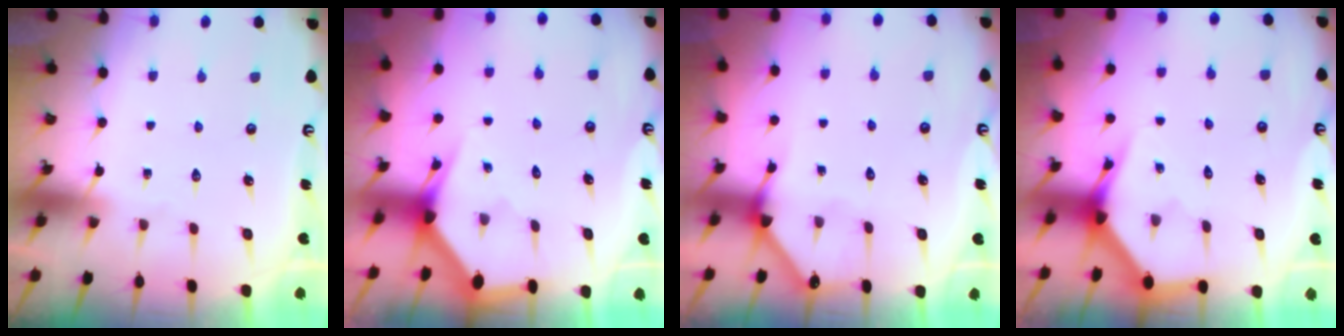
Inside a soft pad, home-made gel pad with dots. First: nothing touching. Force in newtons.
{"total": 2.9, "press": 2.9, "slide": 0.1}
{"total": 2.4, "press": 2.4, "slide": 0.2}
{"total": 3.9, "press": 3.9, "slide": 0.2}